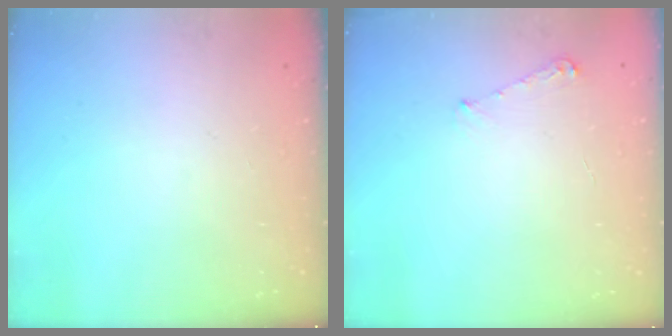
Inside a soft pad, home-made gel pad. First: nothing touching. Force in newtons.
{"total": 4.0, "press": 3.9, "slide": 0.5}